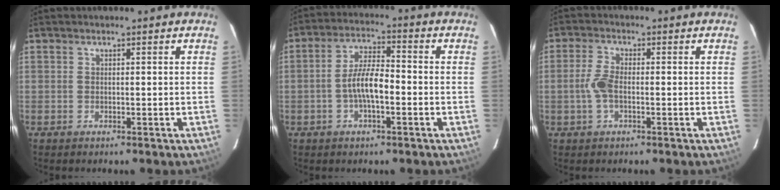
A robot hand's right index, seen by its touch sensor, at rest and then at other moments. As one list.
[{"total": 6.9, "force": [-2.0, 2.1, 6.3], "torque": [-0.125, 0.011, -0.035]}, {"total": 4.3, "force": [-1.0, 1.8, 3.8], "torque": [-0.088, 0.005, -0.020]}]